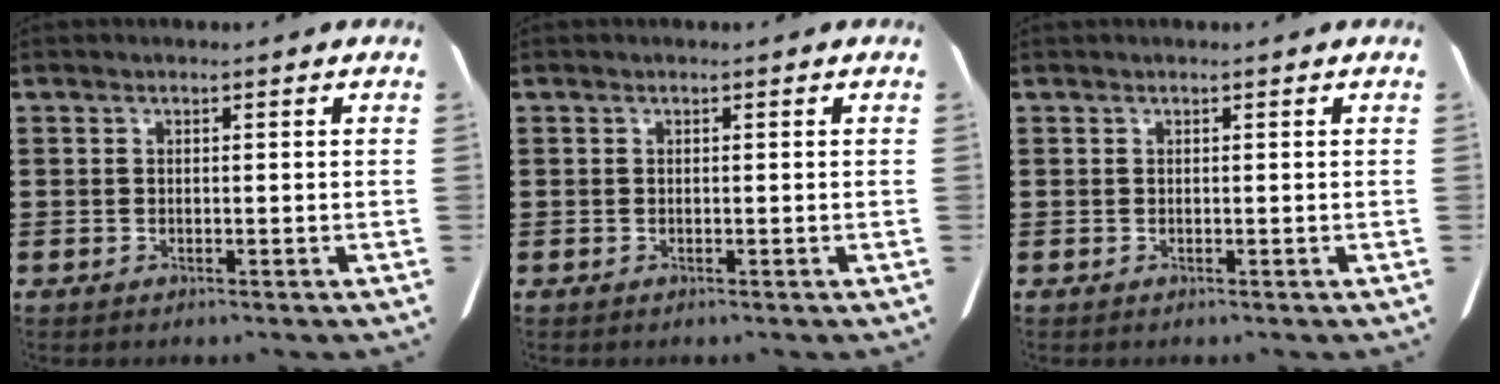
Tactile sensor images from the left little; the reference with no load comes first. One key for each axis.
{"total": 0.0}
{"total": 0.0}